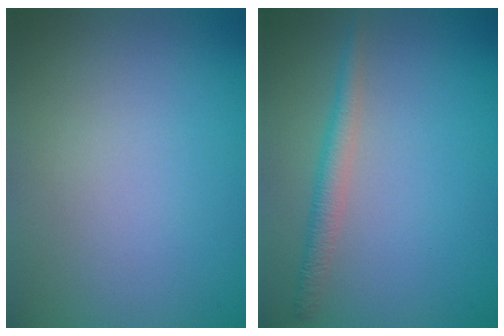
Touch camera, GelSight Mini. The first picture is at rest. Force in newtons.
{"total": 2.0, "press": 2.0, "slide": 0.1}